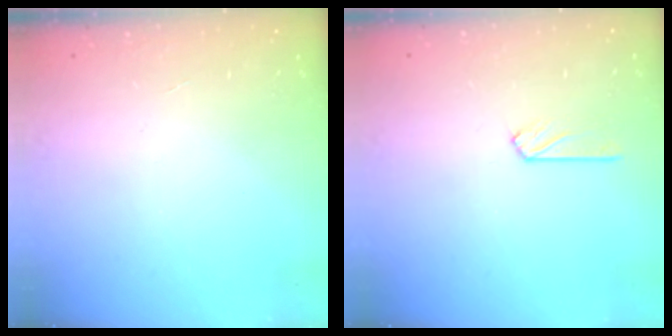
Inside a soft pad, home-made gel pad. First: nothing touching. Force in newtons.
{"total": 3.0, "press": 3.0, "slide": 0.3}